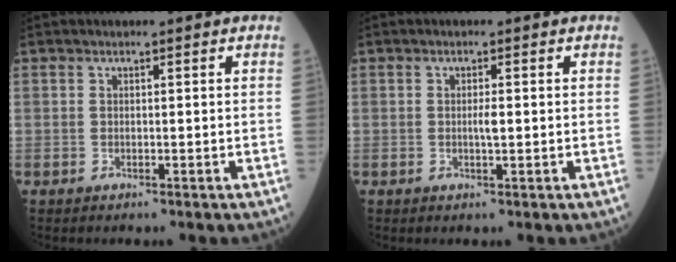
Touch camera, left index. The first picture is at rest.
{"total": 1.4, "force": [-0.3, 0.1, 1.3], "torque": [-0.025, -0.004, -0.005]}